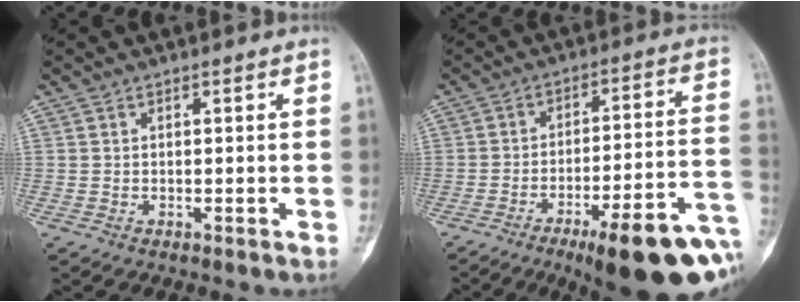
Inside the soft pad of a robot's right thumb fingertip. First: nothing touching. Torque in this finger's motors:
{"motor_torque": [3.06, 0.54, 1.36, -1.41, 0.49]}